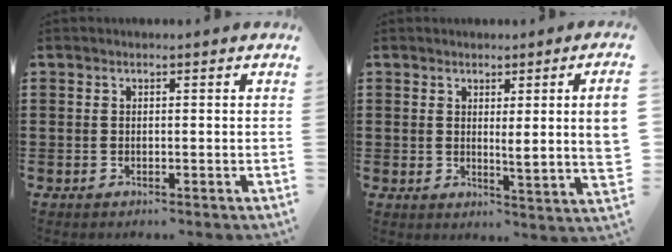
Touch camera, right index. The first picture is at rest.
{"total": 4.5, "force": [1.5, -0.5, 4.2], "torque": [-0.067, -0.013, 0.021]}